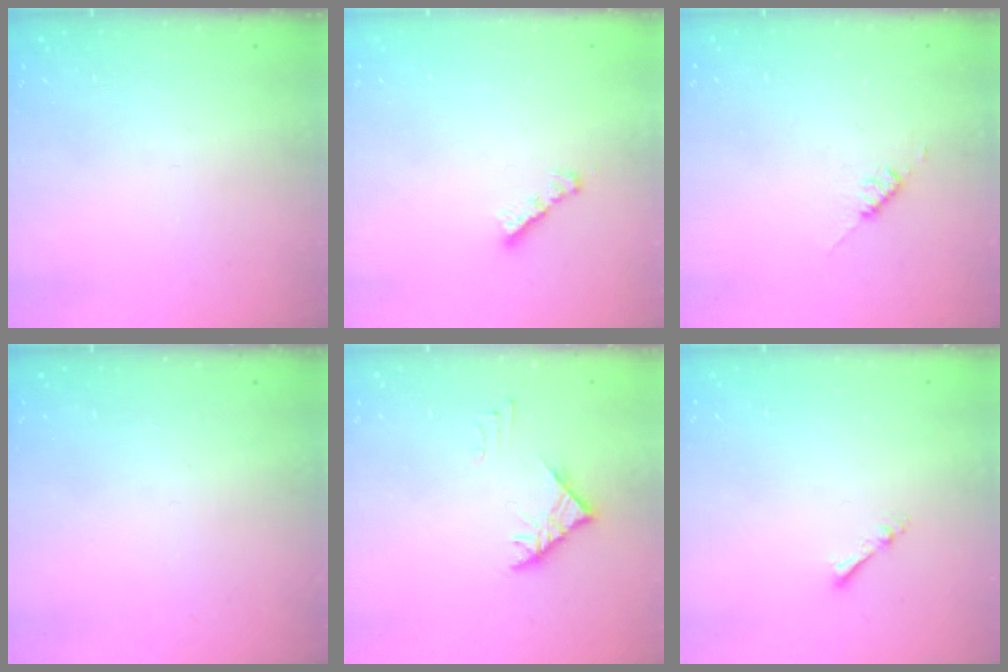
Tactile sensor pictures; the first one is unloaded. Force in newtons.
{"total": 2.7, "press": 2.7, "slide": 0.3}
{"total": 2.6, "press": 2.6, "slide": 0.3}
{"total": 0.0}
{"total": 3.3, "press": 3.2, "slide": 0.8}
{"total": 2.2, "press": 2.1, "slide": 0.4}